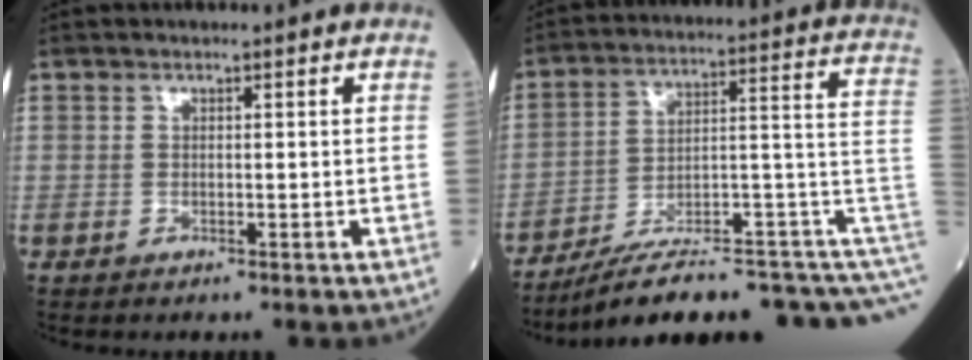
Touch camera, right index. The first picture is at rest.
{"total": 20.4, "force": [-13.4, 2.5, 15.1], "torque": [-0.140, 0.069, -0.191]}